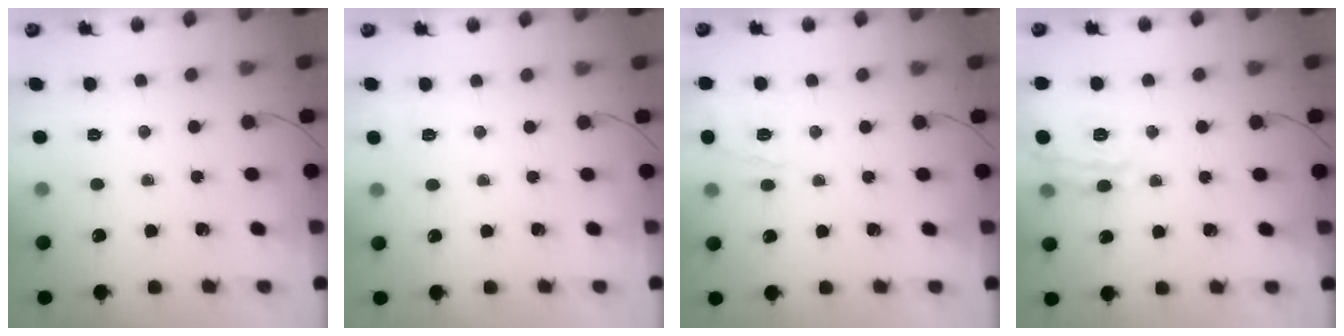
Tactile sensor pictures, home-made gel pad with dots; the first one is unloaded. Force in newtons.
{"total": 8.5, "press": 8.2, "slide": 2.1}
{"total": 9.6, "press": 9.5, "slide": 1.5}
{"total": 11.9, "press": 11.9, "slide": 0.9}